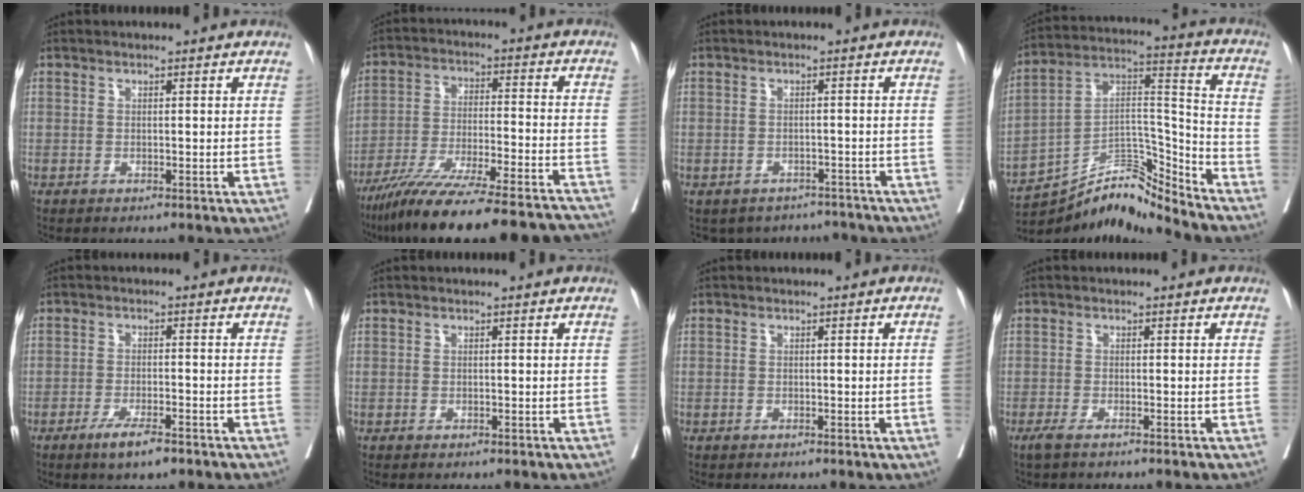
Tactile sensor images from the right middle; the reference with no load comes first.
{"total": 24.7, "force": [-21.5, 1.7, 12.1], "torque": [-0.150, -0.038, -0.319]}
{"total": 7.2, "force": [-6.5, 3.1, 0.3], "torque": [0.003, 0.017, -0.074]}
{"total": 12.3, "force": [-12.0, -0.2, 2.6], "torque": [-0.039, 0.065, -0.216]}
{"total": 4.6, "force": [-3.1, 0.6, 3.4], "torque": [-0.068, -0.009, -0.050]}
{"total": 0.6, "force": [-0.5, 0.1, 0.3], "torque": [-0.014, -0.005, -0.006]}
{"total": 0.8, "force": [-0.2, 0.0, 0.8], "torque": [-0.013, 0.003, 0.000]}
{"total": 1.8, "force": [-1.4, 0.0, 1.1], "torque": [-0.020, -0.004, -0.026]}